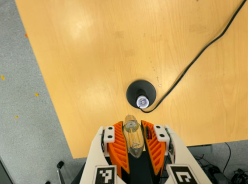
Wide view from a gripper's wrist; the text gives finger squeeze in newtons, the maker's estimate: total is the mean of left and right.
{"total": 23.8, "left": 25.9, "right": 21.7}